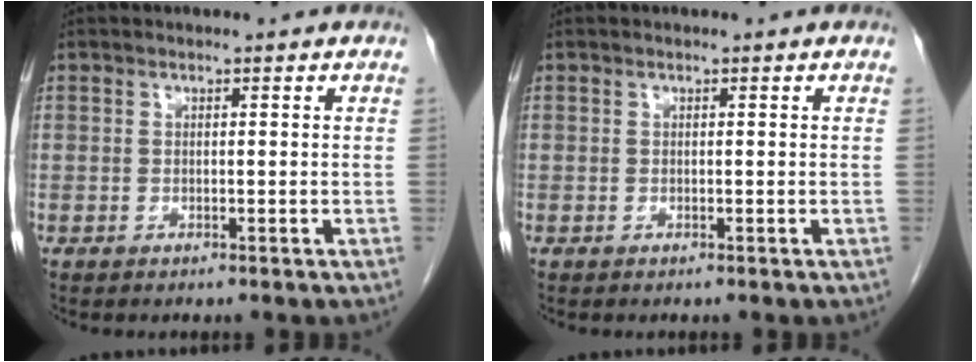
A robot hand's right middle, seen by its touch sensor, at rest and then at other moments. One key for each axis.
{"total": 0.0}